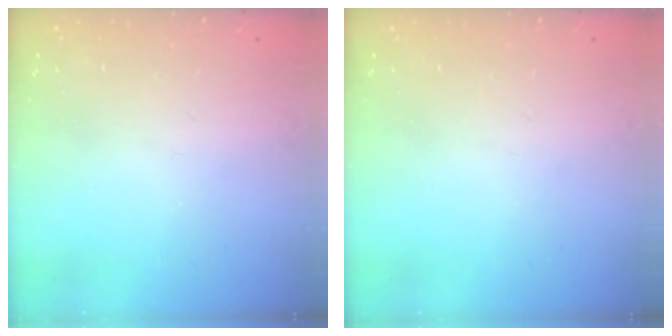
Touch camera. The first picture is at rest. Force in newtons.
{"total": 0.0}